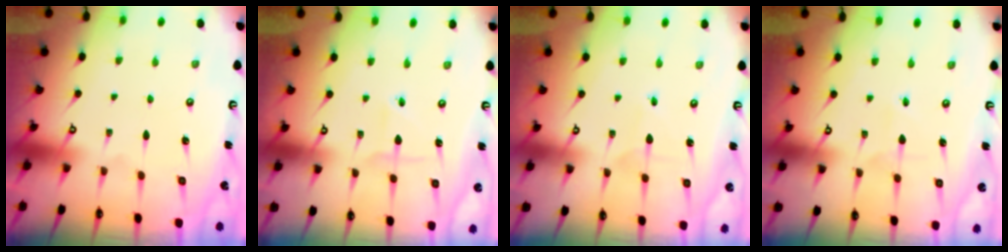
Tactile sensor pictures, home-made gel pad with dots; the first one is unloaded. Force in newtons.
{"total": 3.6, "press": 3.5, "slide": 1.1}
{"total": 2.0, "press": 2.0, "slide": 0.2}
{"total": 2.8, "press": 2.7, "slide": 0.4}